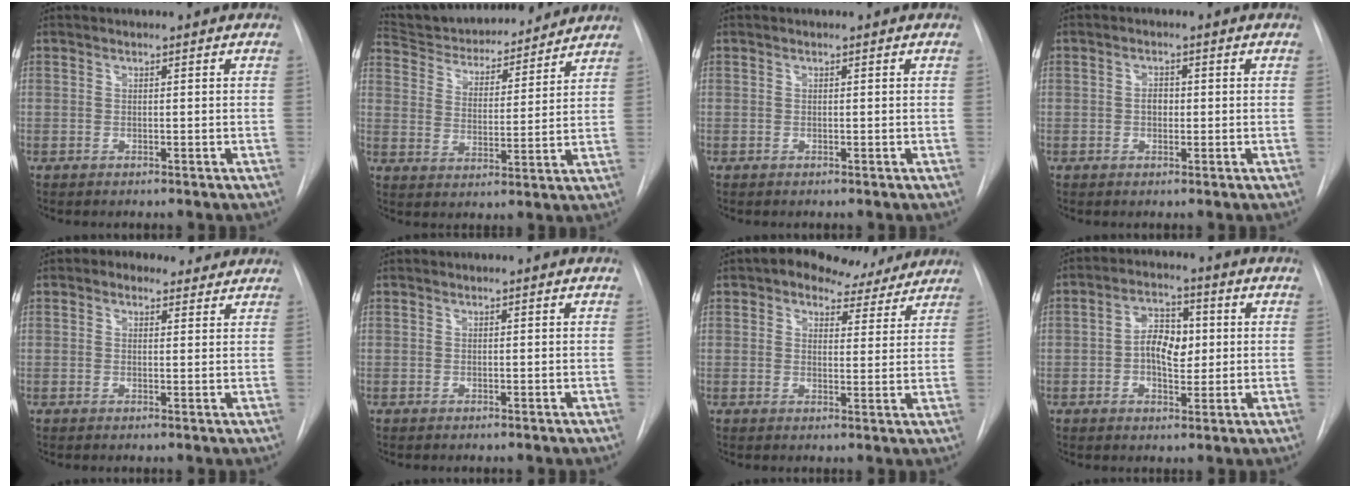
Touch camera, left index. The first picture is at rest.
{"total": 17.6, "force": [16.3, 4.2, 5.1], "torque": [-0.085, 0.005, 0.246]}
{"total": 0.0}
{"total": 1.8, "force": [-0.6, 1.1, 1.2], "torque": [-0.019, -0.002, -0.012]}
{"total": 3.9, "force": [2.7, 2.6, 1.3], "torque": [-0.016, 0.013, 0.034]}
{"total": 0.0}
{"total": 8.2, "force": [6.3, 4.4, 2.9], "torque": [-0.023, 0.014, 0.074]}
{"total": 6.6, "force": [-0.5, 3.7, 5.5], "torque": [-0.096, 0.010, -0.009]}